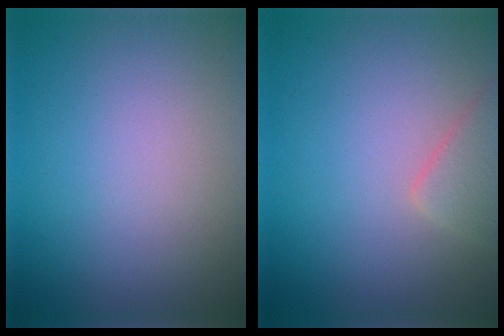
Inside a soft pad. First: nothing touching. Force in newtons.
{"total": 2.1, "press": 2.1, "slide": 0.2}